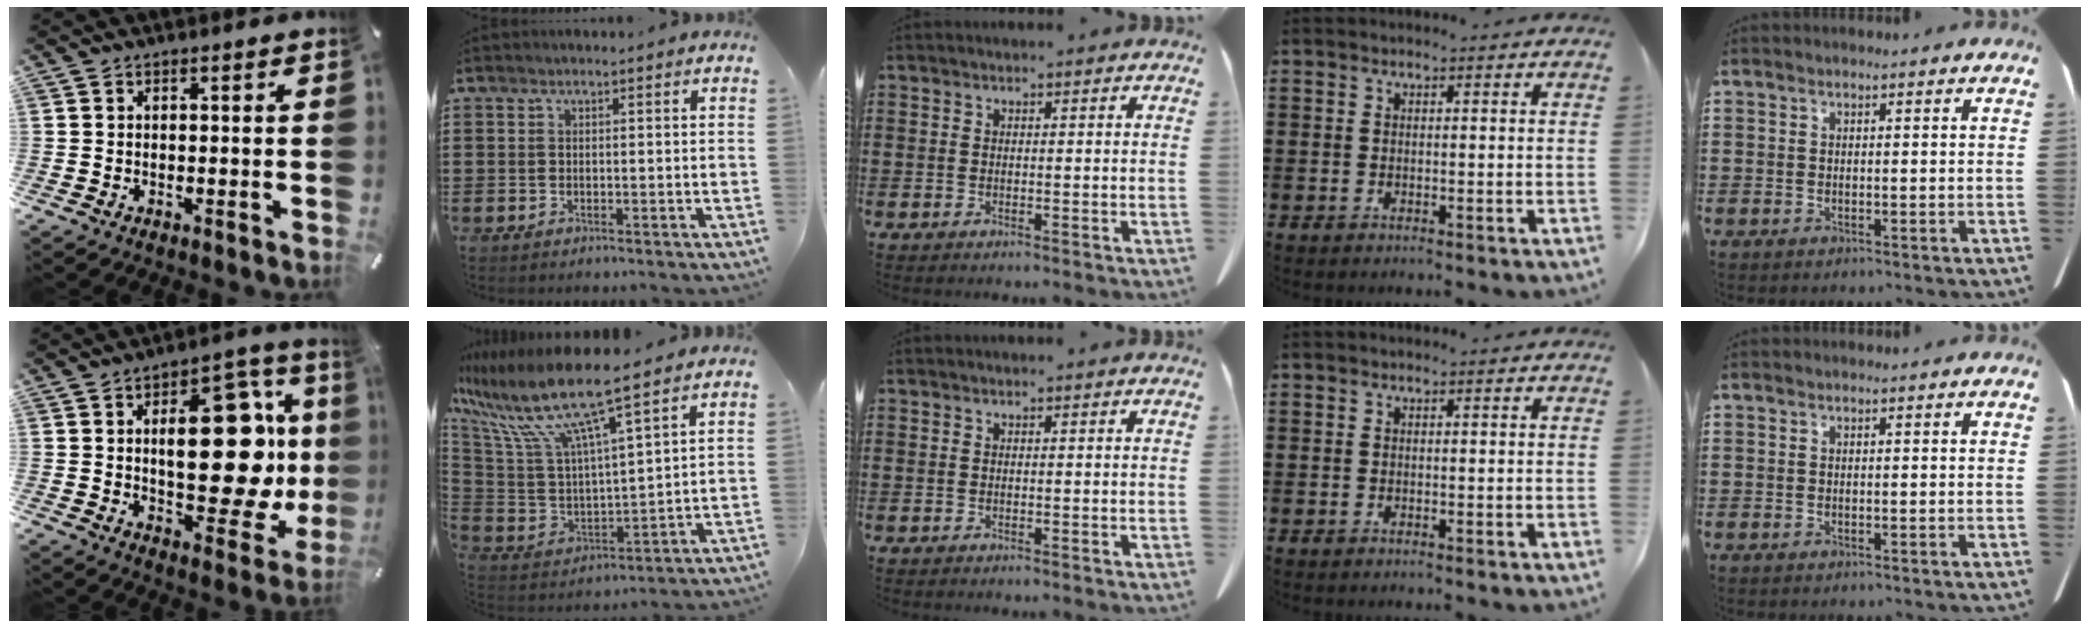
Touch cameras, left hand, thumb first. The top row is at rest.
{"thumb": {"total": 26.6, "force": [2.5, 13.4, 22.8], "torque": [-0.308, -0.018, 0.044]}, "index": {"total": 11.7, "force": [8.7, 0.7, 7.7], "torque": [-0.191, -0.061, 0.143]}}